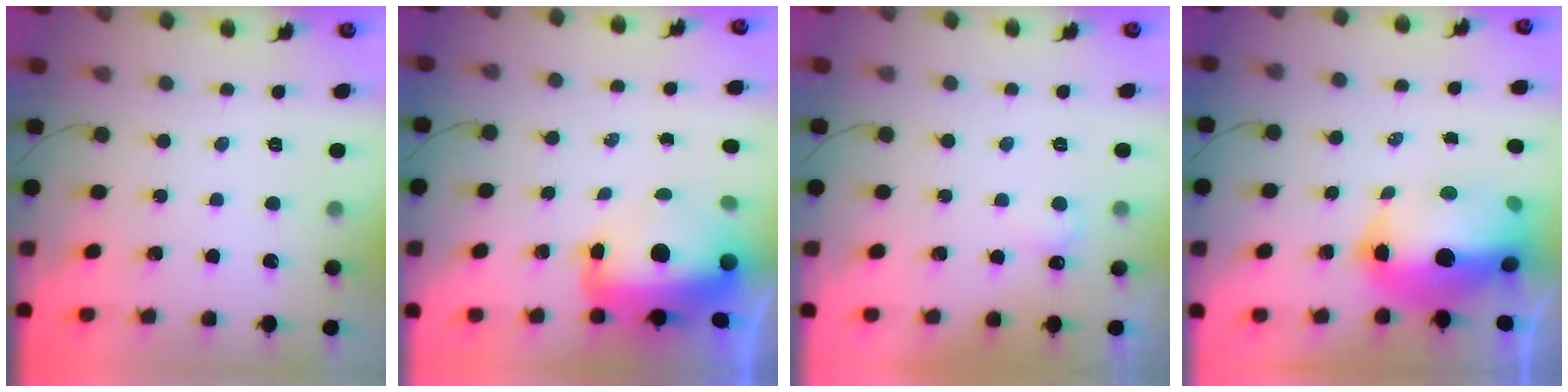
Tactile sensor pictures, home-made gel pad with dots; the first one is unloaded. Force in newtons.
{"total": 12.5, "press": 12.2, "slide": 2.9}
{"total": 2.2, "press": 2.2, "slide": 0.4}
{"total": 18.8, "press": 16.6, "slide": 8.7}